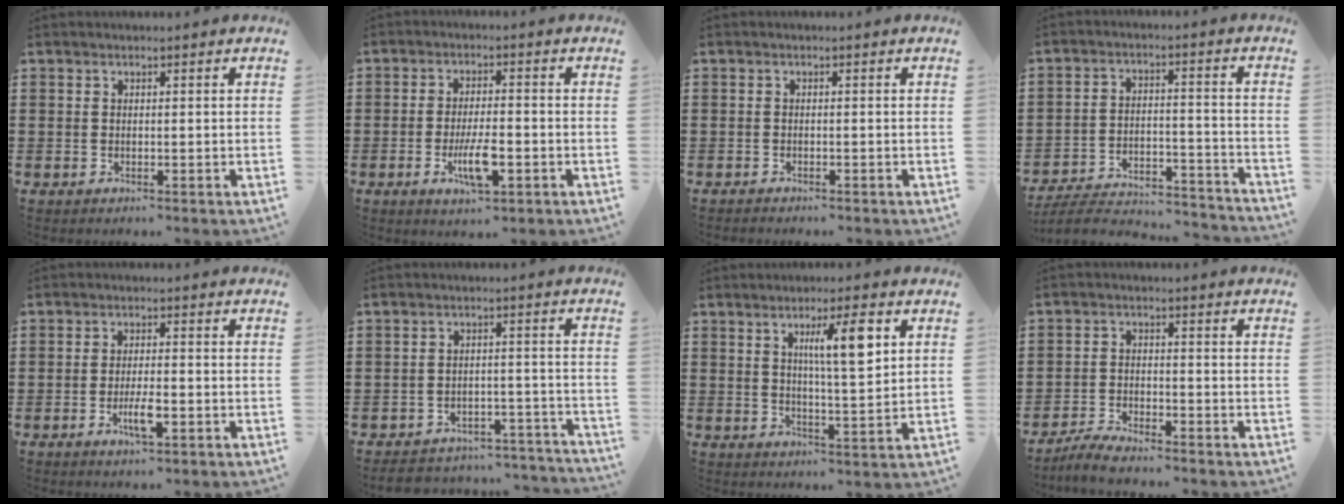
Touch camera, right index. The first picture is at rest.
{"total": 6.6, "force": [-2.2, 1.9, 5.9], "torque": [-0.123, -0.009, -0.041]}
{"total": 0.6, "force": [-0.6, 0.1, 0.0], "torque": [-0.002, 0.000, -0.013]}
{"total": 5.2, "force": [-4.9, 0.8, 1.6], "torque": [-0.033, -0.002, -0.100]}
{"total": 4.4, "force": [-1.7, 1.1, 3.9], "torque": [-0.086, -0.006, -0.034]}
{"total": 3.9, "force": [-3.8, 0.7, 0.6], "torque": [-0.014, 0.005, -0.079]}
{"total": 6.7, "force": [2.5, 1.7, 6.0], "torque": [-0.099, 0.000, 0.034]}
{"total": 3.6, "force": [-3.5, 0.2, 0.9], "torque": [-0.024, 0.006, -0.074]}